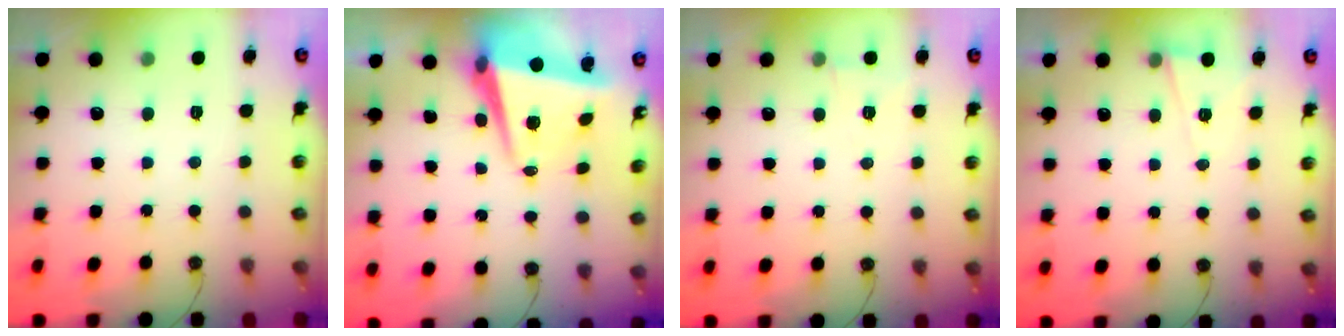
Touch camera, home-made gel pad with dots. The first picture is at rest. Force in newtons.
{"total": 8.3, "press": 8.1, "slide": 2.0}
{"total": 5.6, "press": 3.6, "slide": 4.4}
{"total": 6.0, "press": 4.2, "slide": 4.4}